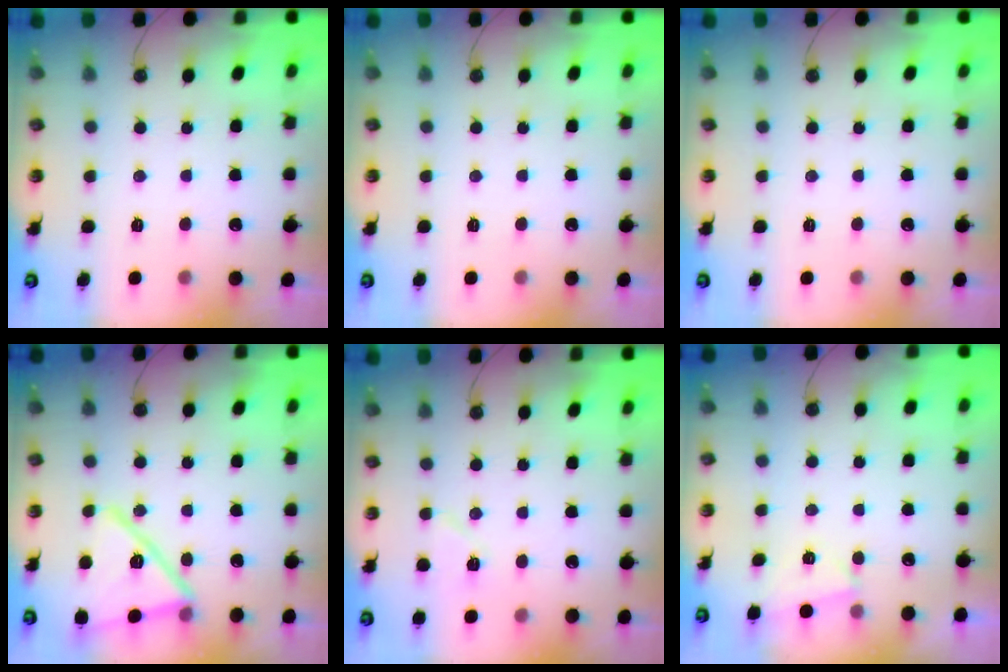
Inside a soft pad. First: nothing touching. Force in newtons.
{"total": 0.0}
{"total": 0.0}
{"total": 16.3, "press": 15.7, "slide": 4.2}
{"total": 6.7, "press": 6.4, "slide": 2.1}
{"total": 2.8, "press": 2.1, "slide": 1.8}